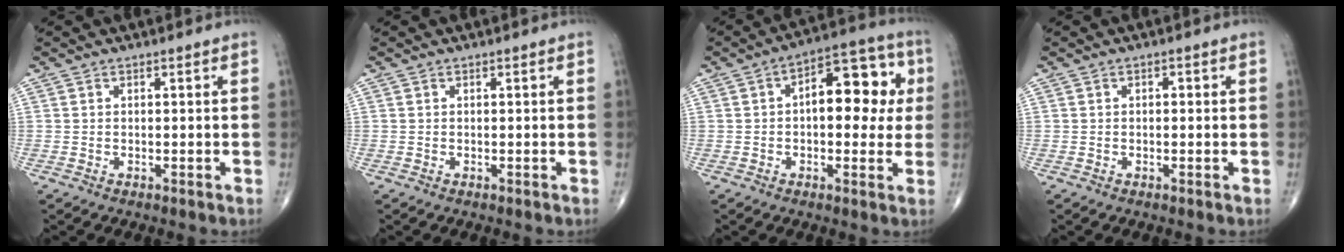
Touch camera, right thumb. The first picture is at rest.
{"total": 0.0}
{"total": 13.7, "force": [1.7, 7.3, 11.5], "torque": [-0.116, 0.027, 0.015]}
{"total": 0.8, "force": [0.1, 0.5, 0.6], "torque": [-0.004, 0.000, -0.002]}